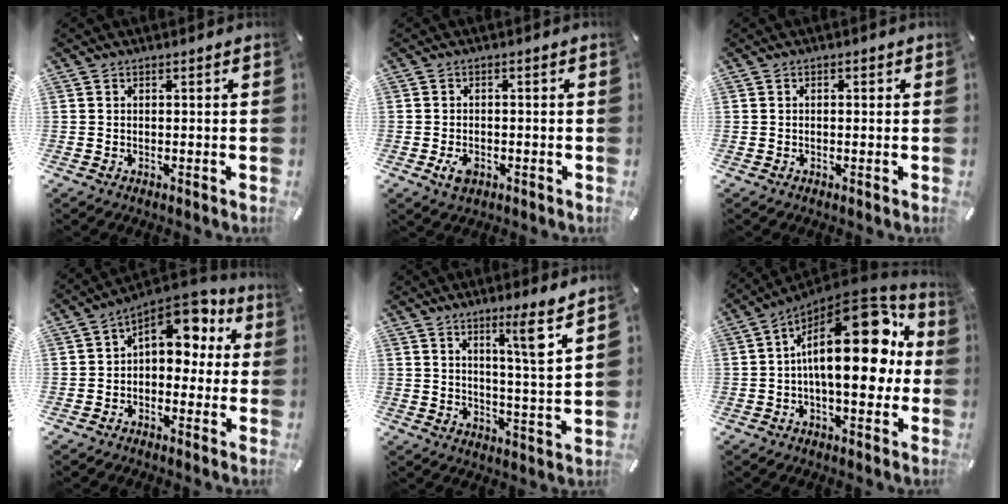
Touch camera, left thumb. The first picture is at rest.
{"total": 3.3, "force": [-1.4, 2.2, 2.1], "torque": [-0.053, 0.002, -0.026]}
{"total": 0.7, "force": [-0.2, 0.5, 0.4], "torque": [-0.010, 0.003, -0.005]}
{"total": 9.0, "force": [4.0, 6.0, 5.3], "torque": [-0.070, -0.034, 0.071]}
{"total": 8.4, "force": [5.4, -0.2, 6.5], "torque": [-0.100, -0.041, 0.080]}
{"total": 23.3, "force": [4.1, 11.4, 19.9], "torque": [-0.286, -0.040, 0.071]}